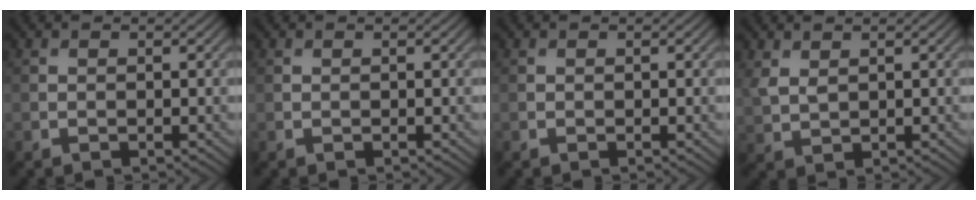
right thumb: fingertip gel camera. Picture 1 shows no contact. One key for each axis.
{"total": 0.0}
{"total": 0.0}
{"total": 2.5, "fx": 1.4, "fy": 1.3, "fz": 1.6, "tx": -0.048, "ty": -0.001, "tz": 0.034}